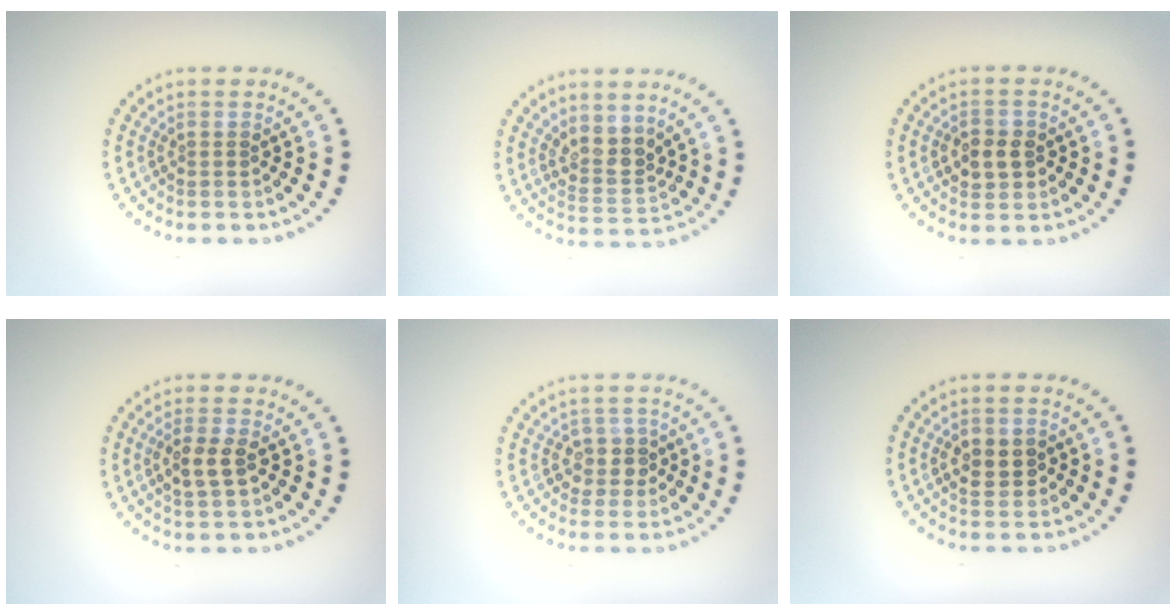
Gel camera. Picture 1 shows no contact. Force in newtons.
{"total": 2.7, "press": 2.2, "slide": 1.6}
{"total": 2.5, "press": 2.5, "slide": 0.4}
{"total": 2.7, "press": 2.6, "slide": 0.6}
{"total": 2.2, "press": 2.0, "slide": 0.9}
{"total": 2.7, "press": 2.7, "slide": 0.2}